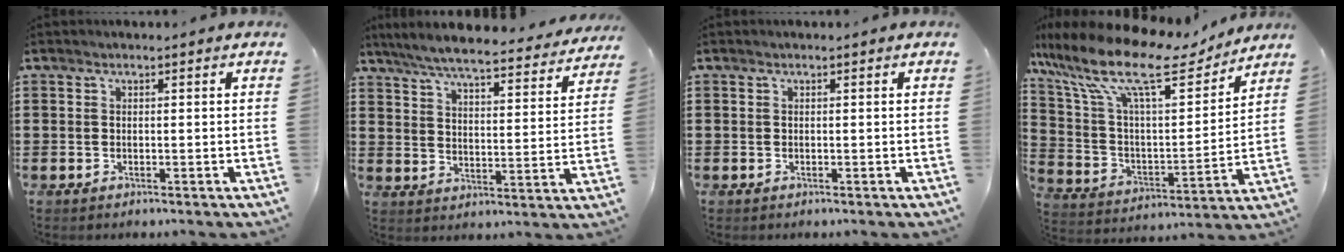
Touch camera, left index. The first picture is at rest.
{"total": 6.6, "force": [6.1, 0.0, 2.4], "torque": [-0.073, -0.042, 0.104]}
{"total": 0.0}
{"total": 14.9, "force": [10.7, 3.7, 9.8], "torque": [-0.230, -0.054, 0.178]}